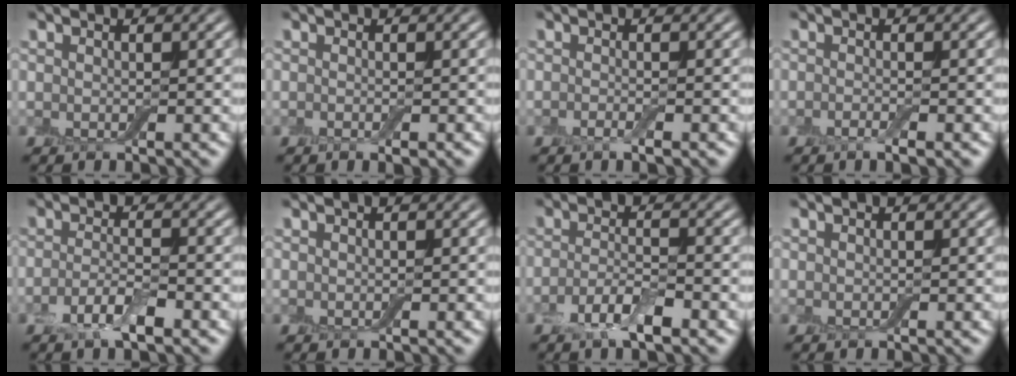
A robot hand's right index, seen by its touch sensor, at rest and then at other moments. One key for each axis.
{"total": 1.2, "fx": -0.6, "fy": 0.3, "fz": 1.0, "tx": -0.015, "ty": -0.006, "tz": -0.008}
{"total": 1.5, "fx": -0.7, "fy": 0.3, "fz": 1.2, "tx": -0.017, "ty": -0.005, "tz": -0.015}
{"total": 1.8, "fx": -0.8, "fy": 0.4, "fz": 1.5, "tx": -0.017, "ty": -0.002, "tz": -0.016}
{"total": 3.2, "fx": -1.7, "fy": 1.1, "fz": 2.5, "tx": -0.056, "ty": -0.001, "tz": -0.036}
{"total": 0.0}
{"total": 3.5, "fx": -1.9, "fy": 1.2, "fz": 2.7, "tx": -0.060, "ty": -0.001, "tz": -0.041}
{"total": 0.0}